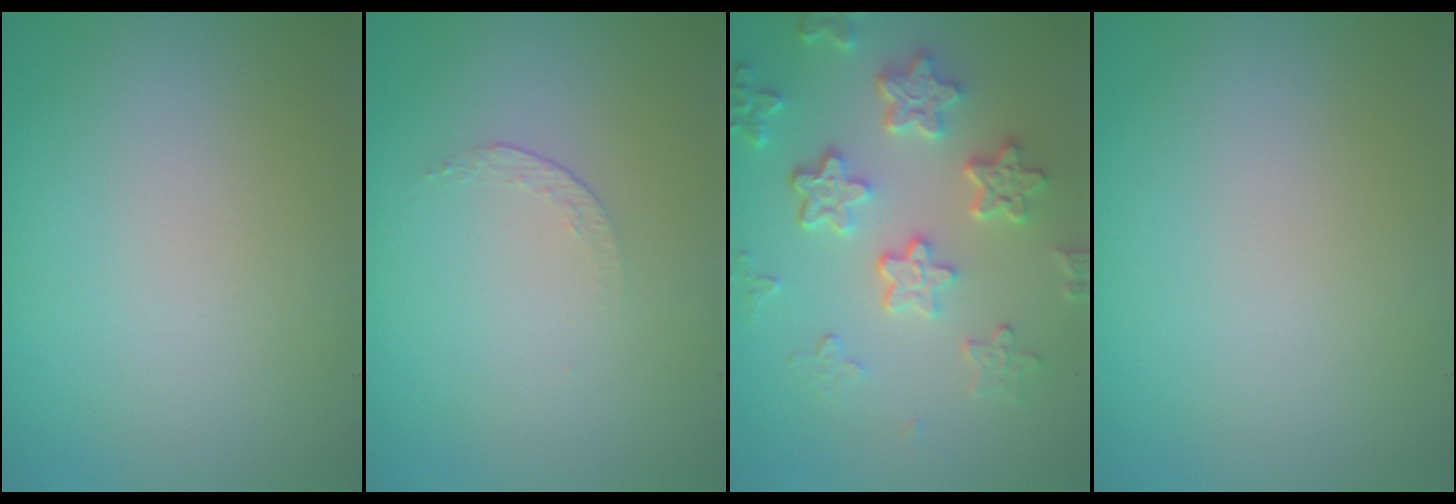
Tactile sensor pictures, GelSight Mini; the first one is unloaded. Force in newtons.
{"total": 0.7, "press": 0.4, "slide": 0.6}
{"total": 5.6, "press": 4.3, "slide": 3.6}
{"total": 0.0}